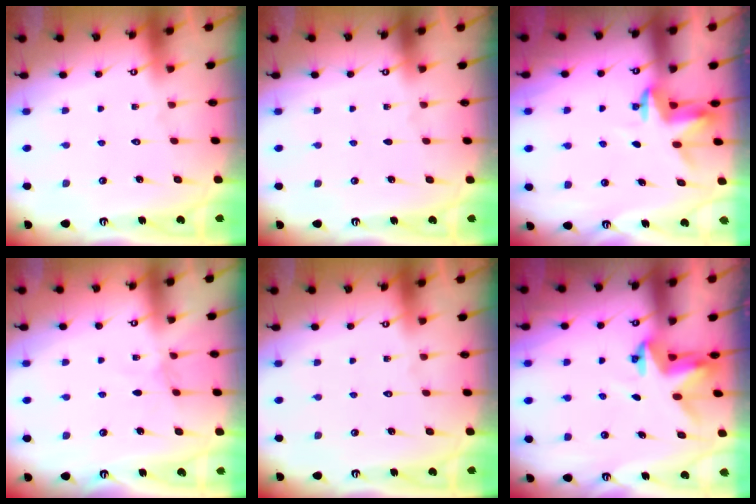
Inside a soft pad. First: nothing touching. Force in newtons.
{"total": 0.0}
{"total": 3.7, "press": 3.6, "slide": 0.2}
{"total": 2.1, "press": 2.1, "slide": 0.3}
{"total": 0.0}
{"total": 3.4, "press": 3.4, "slide": 0.3}